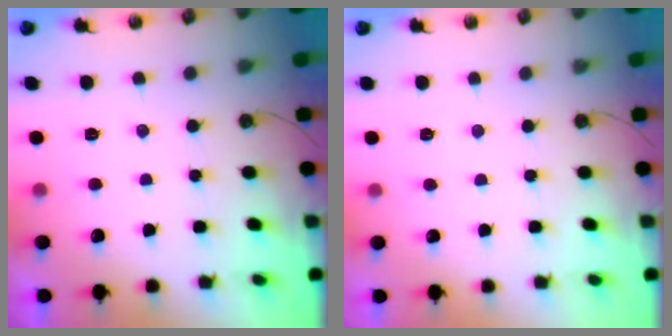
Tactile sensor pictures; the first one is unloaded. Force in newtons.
{"total": 2.0, "press": 1.9, "slide": 0.5}